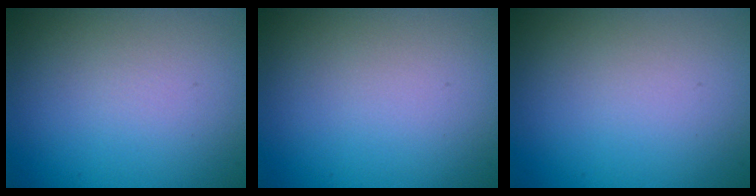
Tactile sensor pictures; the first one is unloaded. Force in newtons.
{"total": 0.0}
{"total": 0.0}